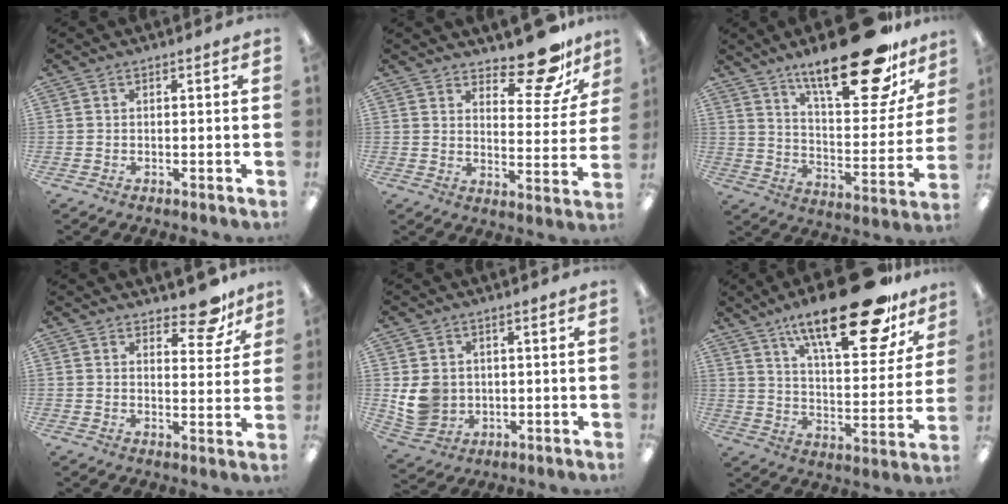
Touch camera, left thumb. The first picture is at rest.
{"total": 13.3, "force": [10.7, 4.5, 6.4], "torque": [-0.072, -0.081, 0.184]}
{"total": 26.0, "force": [18.2, 8.3, 16.5], "torque": [-0.238, -0.113, 0.295]}
{"total": 8.9, "force": [6.9, 3.5, 4.5], "torque": [-0.042, -0.046, 0.115]}
{"total": 7.9, "force": [0.7, 7.1, 3.3], "torque": [-0.075, 0.009, 0.018]}
{"total": 25.2, "force": [17.8, 7.5, 16.2], "torque": [-0.240, -0.112, 0.287]}